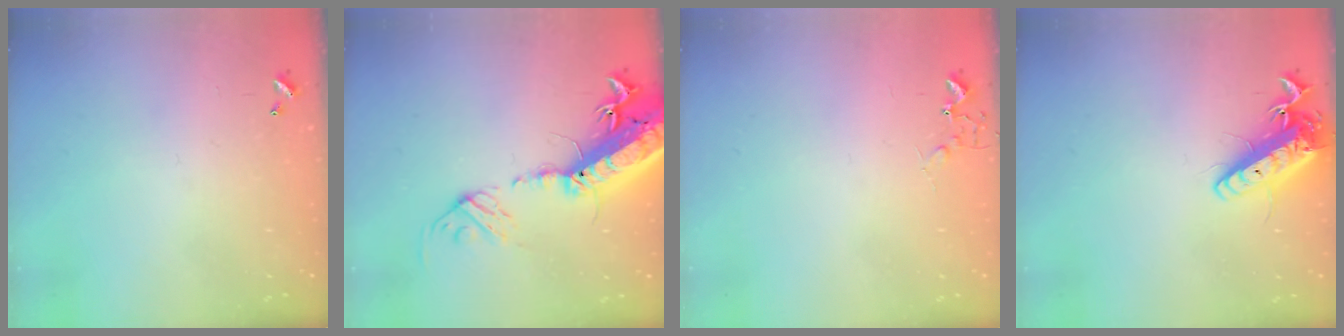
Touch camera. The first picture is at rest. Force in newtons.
{"total": 23.3, "press": 22.7, "slide": 5.2}
{"total": 6.6, "press": 6.6, "slide": 0.8}
{"total": 14.5, "press": 14.2, "slide": 2.8}